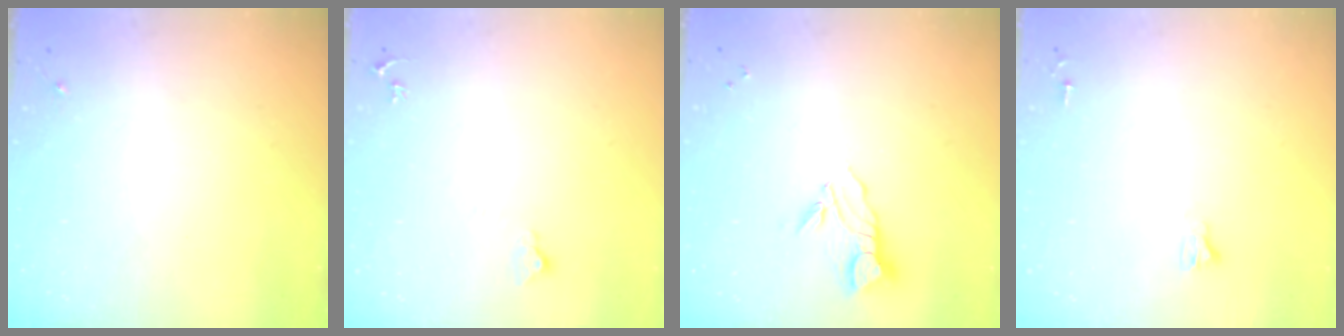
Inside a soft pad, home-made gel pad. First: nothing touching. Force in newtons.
{"total": 4.4, "press": 4.4, "slide": 0.4}
{"total": 6.1, "press": 6.1, "slide": 0.5}
{"total": 2.4, "press": 2.4, "slide": 0.2}